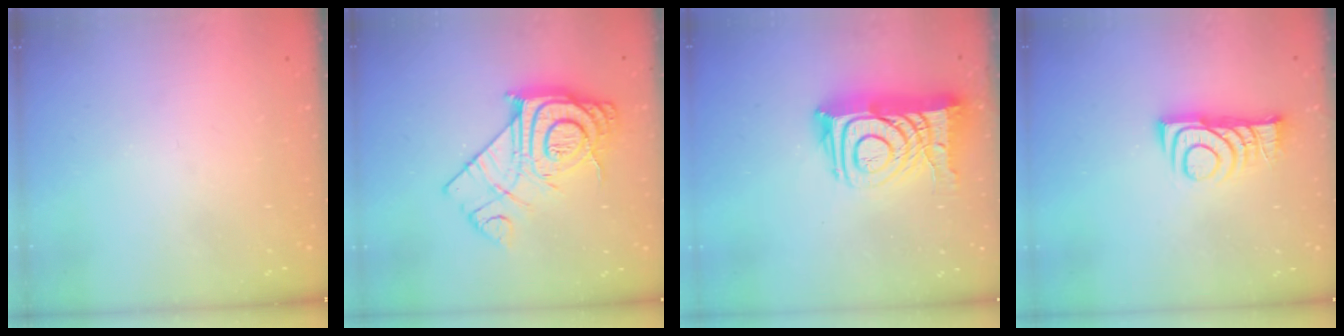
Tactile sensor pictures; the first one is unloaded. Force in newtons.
{"total": 17.2, "press": 17.1, "slide": 1.3}
{"total": 15.5, "press": 15.4, "slide": 1.5}
{"total": 8.7, "press": 8.7, "slide": 0.8}